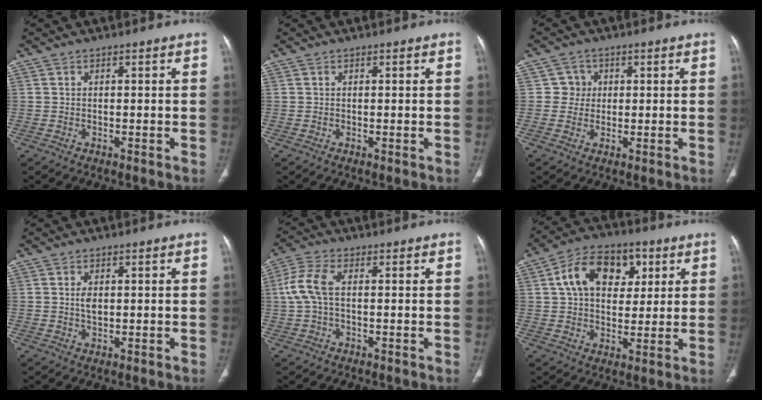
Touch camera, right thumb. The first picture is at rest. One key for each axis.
{"total": 0.0}
{"total": 3.1, "fx": 0.5, "fy": 3.1, "fz": 0.1, "tx": 0.022, "ty": 0.005, "tz": 0.002}
{"total": 2.2, "fx": 0.3, "fy": 1.4, "fz": 1.7, "tx": -0.031, "ty": -0.001, "tz": 0.006}
{"total": 6.5, "fx": 0.4, "fy": 3.2, "fz": 5.7, "tx": -0.144, "ty": 0.017, "tz": 0.005}
{"total": 14.4, "fx": 4.6, "fy": 9.7, "fz": 9.7, "tx": -0.127, "ty": 0.007, "tz": 0.071}